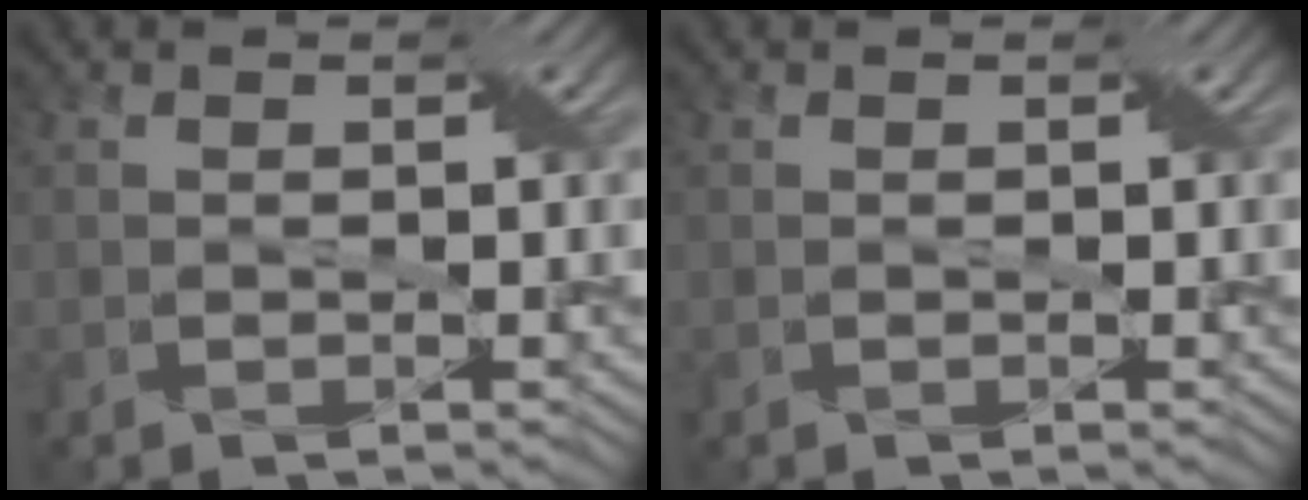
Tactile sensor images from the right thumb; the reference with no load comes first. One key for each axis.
{"total": 0.0}